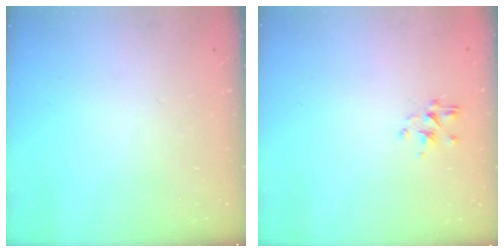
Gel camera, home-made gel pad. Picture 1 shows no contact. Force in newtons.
{"total": 1.8, "press": 1.7, "slide": 0.7}